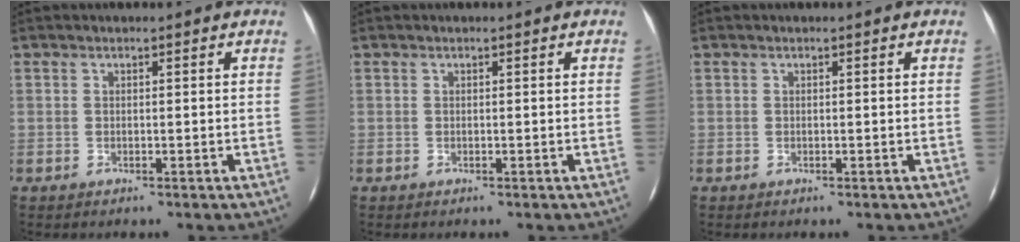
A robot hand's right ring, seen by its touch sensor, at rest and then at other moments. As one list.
[{"total": 0.0}, {"total": 0.0}]